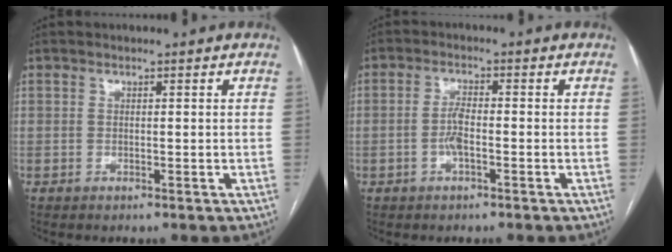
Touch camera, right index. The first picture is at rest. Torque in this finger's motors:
{"motor_torque": [0.81, 0.10, 0.36, 0.08]}